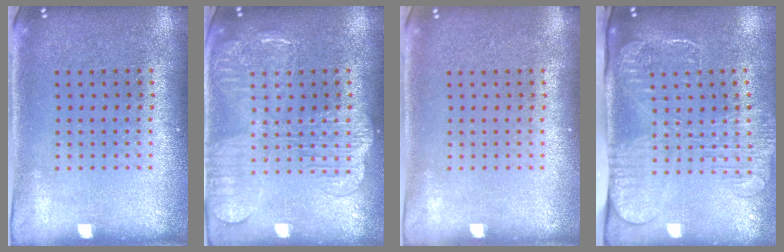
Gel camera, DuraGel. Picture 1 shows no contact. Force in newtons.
{"total": 2.3, "press": 2.2, "slide": 0.4}
{"total": 0.0}
{"total": 2.6, "press": 2.0, "slide": 1.7}